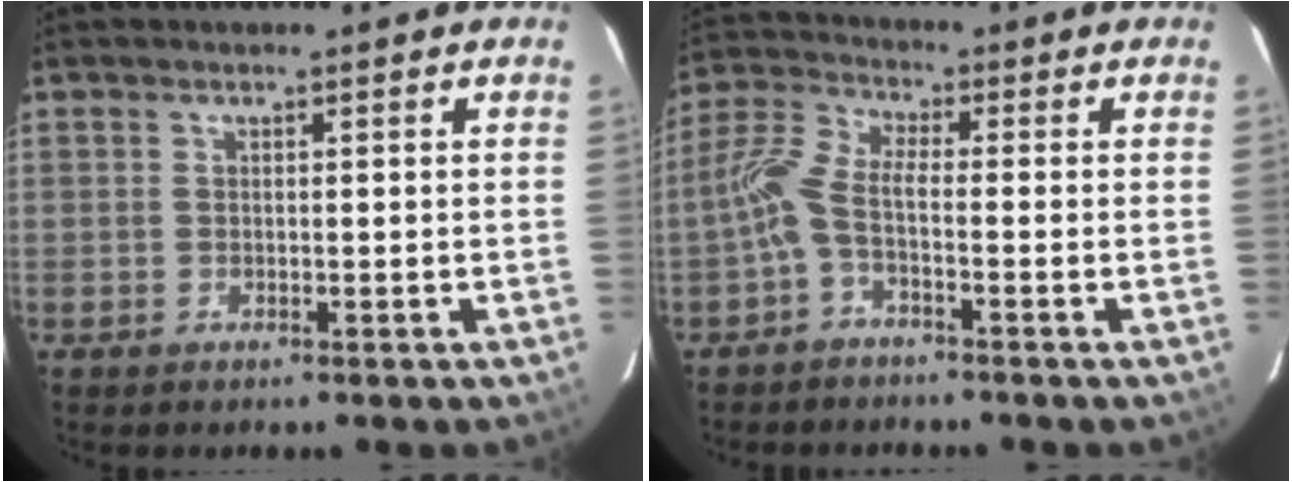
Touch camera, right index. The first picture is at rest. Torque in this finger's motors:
{"motor_torque": [0.72, -0.40, 0.38, 0.12]}